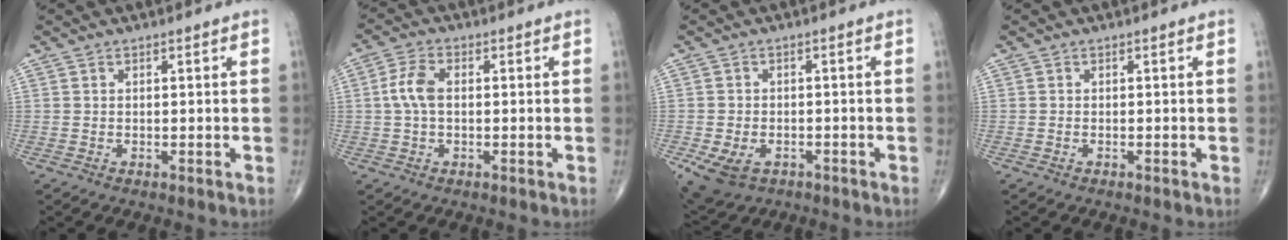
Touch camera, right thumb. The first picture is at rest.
{"total": 5.1, "force": [0.2, 2.9, 4.2], "torque": [-0.098, 0.013, -0.001]}
{"total": 7.6, "force": [-3.4, 5.2, 4.4], "torque": [-0.085, 0.008, -0.048]}
{"total": 0.0}